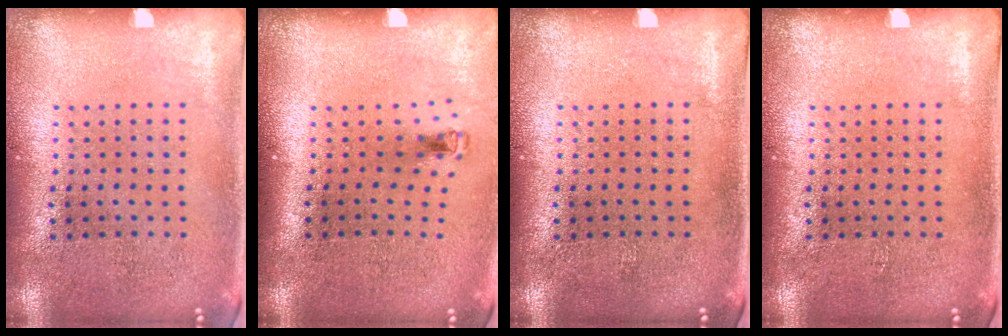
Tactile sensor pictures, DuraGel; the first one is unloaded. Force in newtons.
{"total": 0.6, "press": 0.3, "slide": 0.5}
{"total": 0.0}
{"total": 0.0}